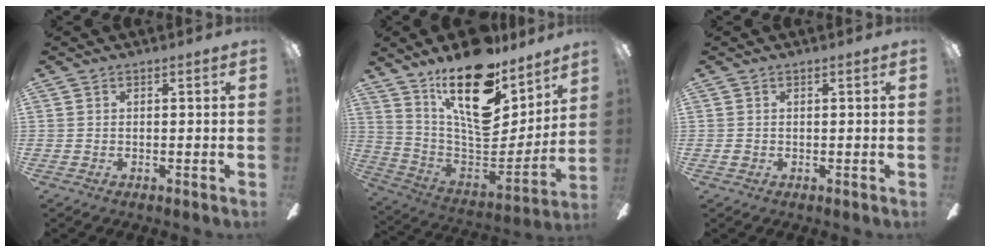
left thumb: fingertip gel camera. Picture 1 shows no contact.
{"total": 22.9, "force": [15.0, 9.3, 14.6], "torque": [-0.244, -0.112, 0.259]}
{"total": 0.7, "force": [-0.2, 0.5, 0.4], "torque": [-0.007, 0.003, -0.005]}